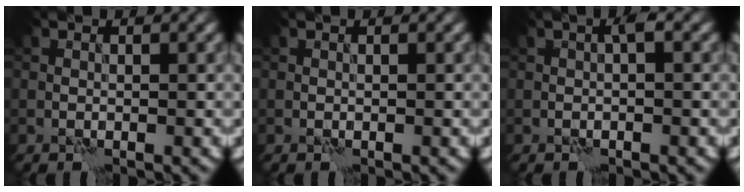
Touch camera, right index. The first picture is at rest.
{"total": 0.0}
{"total": 1.0, "force": [0.1, 0.2, 1.0], "torque": [-0.018, 0.005, 0.000]}